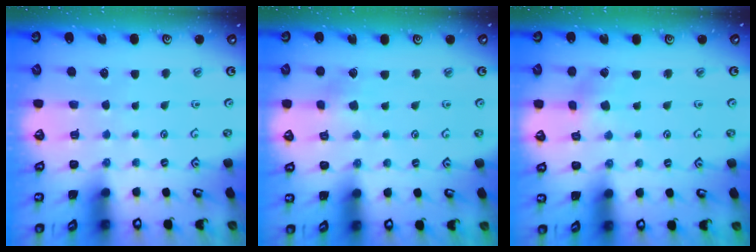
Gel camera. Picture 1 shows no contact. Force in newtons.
{"total": 2.8, "press": 2.7, "slide": 0.5}
{"total": 1.9, "press": 1.9, "slide": 0.2}